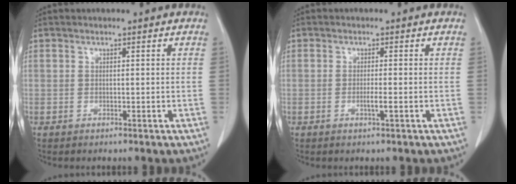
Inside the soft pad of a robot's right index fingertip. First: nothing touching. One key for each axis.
{"total": 1.5, "fx": -0.4, "fy": -0.1, "fz": 1.4, "tx": -0.029, "ty": -0.002, "tz": -0.005}